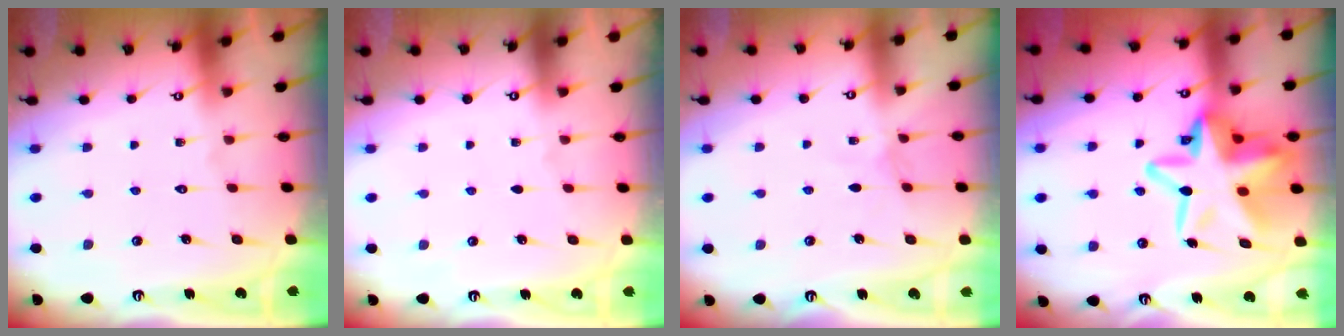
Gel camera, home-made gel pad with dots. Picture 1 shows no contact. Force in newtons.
{"total": 0.0}
{"total": 2.1, "press": 2.1, "slide": 0.3}
{"total": 19.1, "press": 18.7, "slide": 3.4}